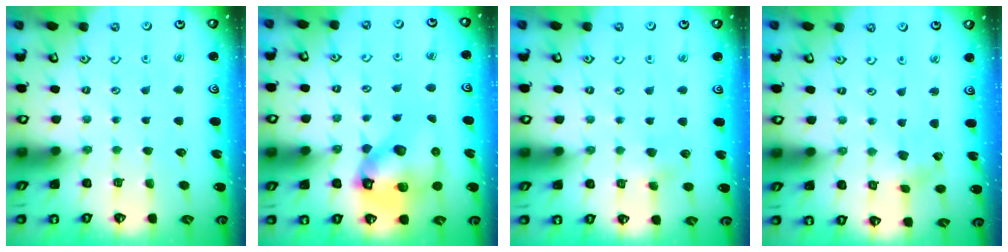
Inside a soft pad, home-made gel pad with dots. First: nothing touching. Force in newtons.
{"total": 15.2, "press": 15.1, "slide": 2.1}
{"total": 3.8, "press": 3.8, "slide": 0.5}
{"total": 1.6, "press": 1.6, "slide": 0.2}